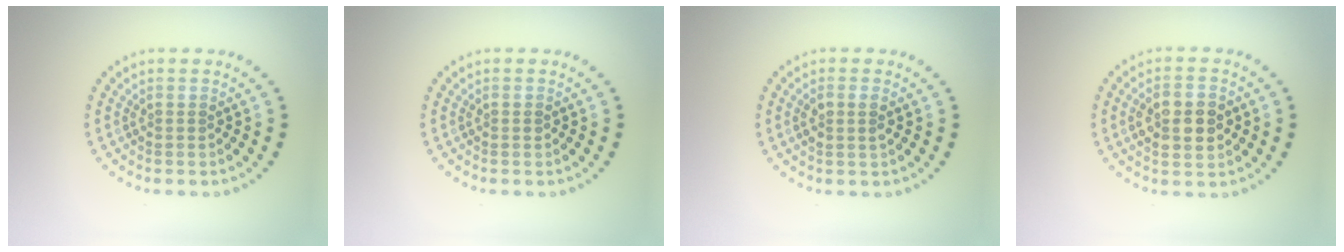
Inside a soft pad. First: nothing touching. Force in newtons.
{"total": 0.6, "press": 0.6, "slide": 0.0}
{"total": 1.4, "press": 1.3, "slide": 0.5}
{"total": 3.9, "press": 3.9, "slide": 0.1}